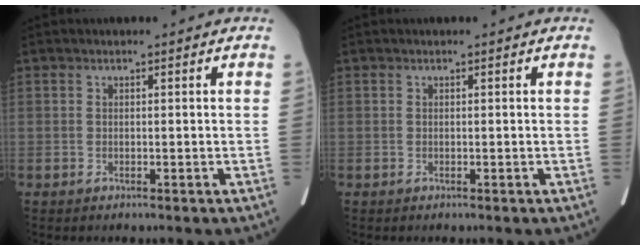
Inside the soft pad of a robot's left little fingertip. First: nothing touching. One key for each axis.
{"total": 0.0}